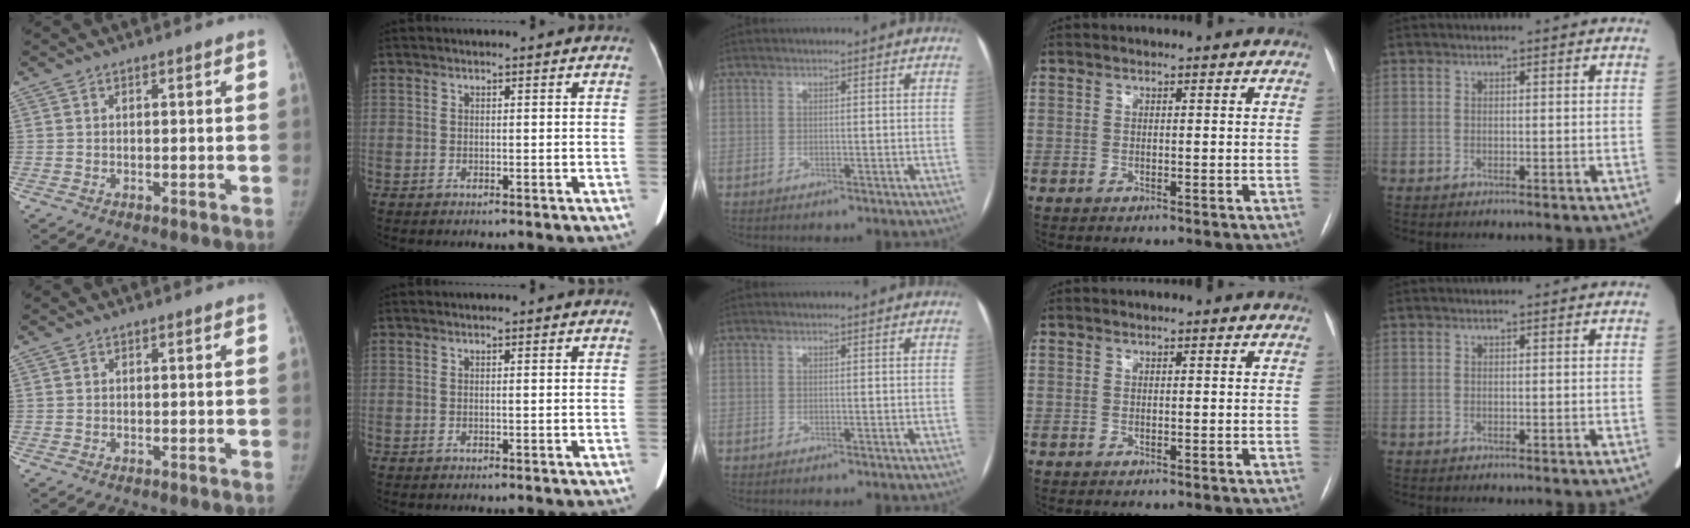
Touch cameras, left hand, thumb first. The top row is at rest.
{}